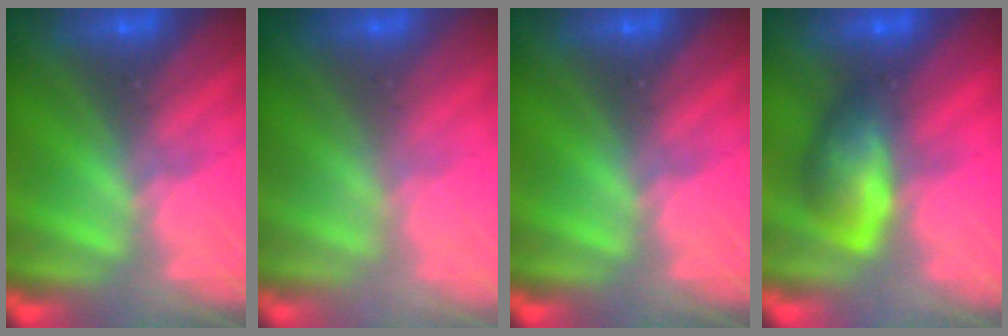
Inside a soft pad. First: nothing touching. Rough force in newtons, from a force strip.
{"total": 2.9}
{"total": 0.0}
{"total": 7.0}